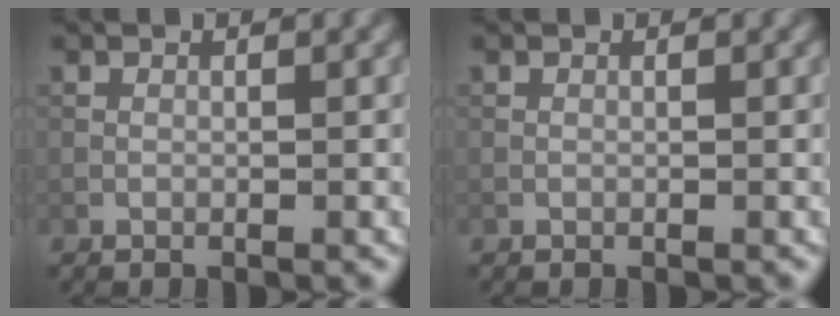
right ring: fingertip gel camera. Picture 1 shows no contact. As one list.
[{"total": 0.0}]